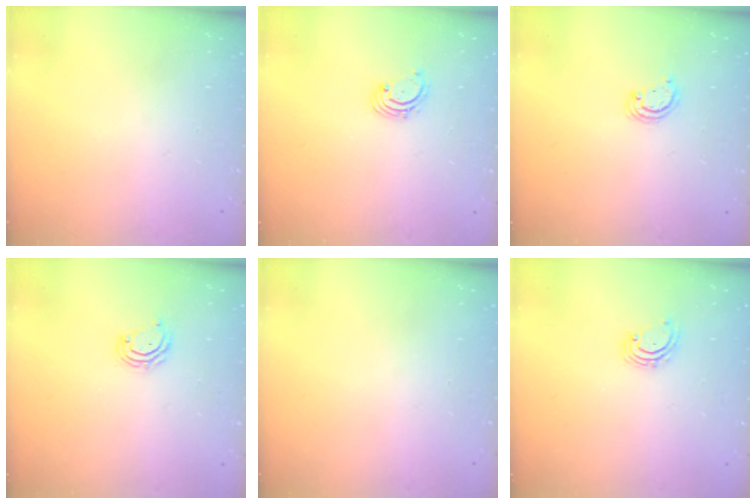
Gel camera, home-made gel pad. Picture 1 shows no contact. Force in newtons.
{"total": 1.6, "press": 1.6, "slide": 0.2}
{"total": 2.6, "press": 2.6, "slide": 0.3}
{"total": 6.1, "press": 6.1, "slide": 0.5}
{"total": 0.0}
{"total": 2.8, "press": 2.8, "slide": 0.2}